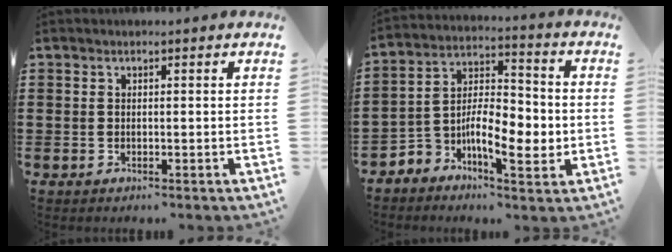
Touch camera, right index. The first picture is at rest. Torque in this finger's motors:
{"motor_torque": [1.16, -0.61, 0.35, 0.16]}